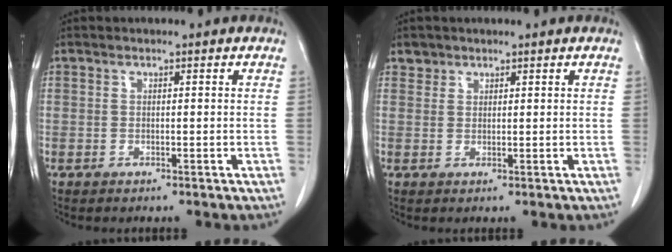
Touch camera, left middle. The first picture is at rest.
{"total": 1.4, "force": [1.0, 0.9, -0.2], "torque": [0.013, 0.006, 0.014]}